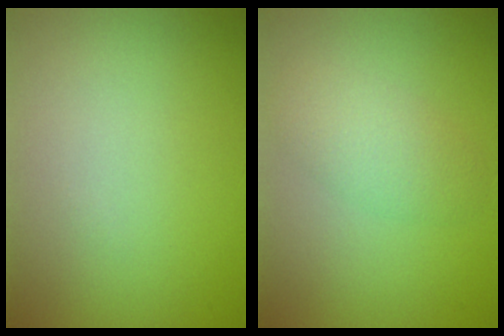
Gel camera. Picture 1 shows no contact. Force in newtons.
{"total": 2.7, "press": 2.7, "slide": 0.1}